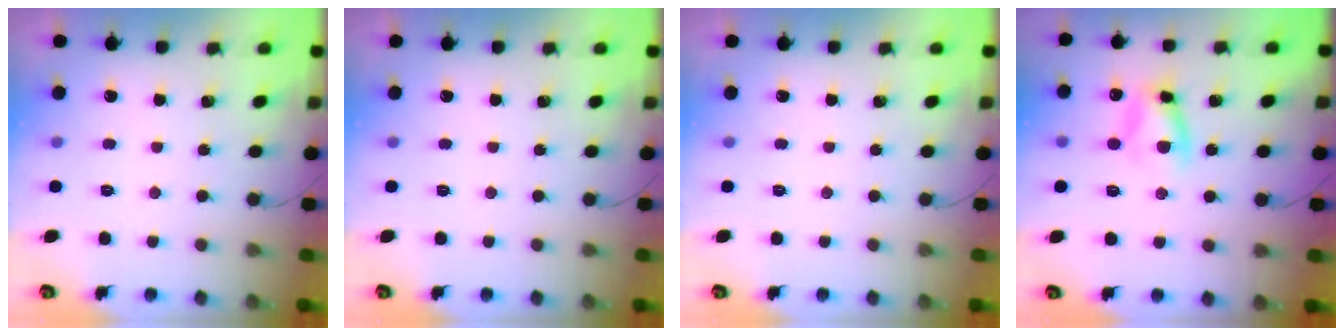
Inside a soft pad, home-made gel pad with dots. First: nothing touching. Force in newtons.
{"total": 0.0}
{"total": 0.0}
{"total": 8.4, "press": 8.3, "slide": 1.4}